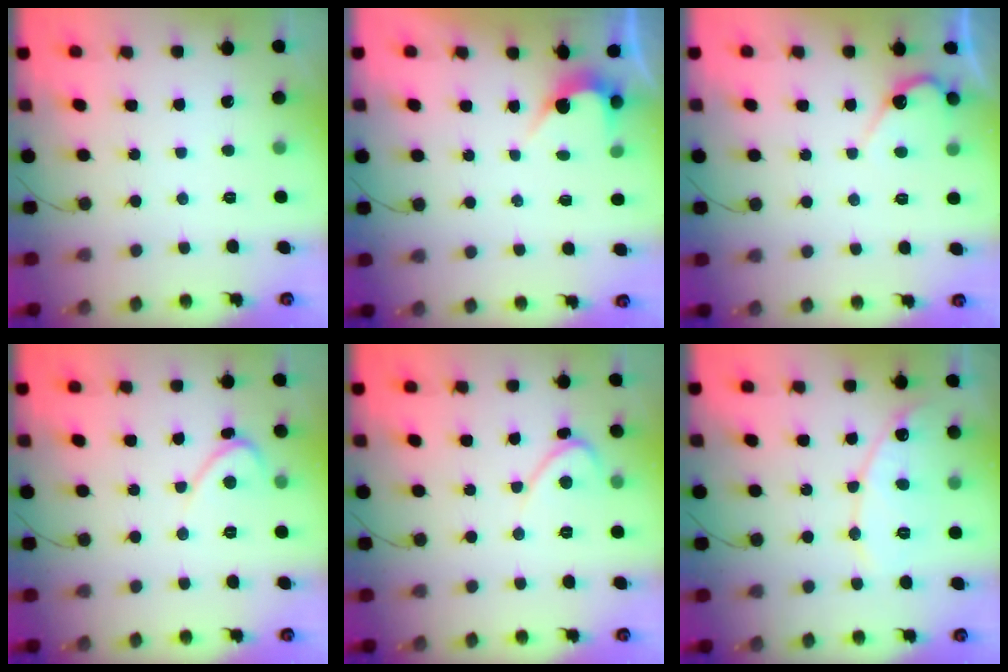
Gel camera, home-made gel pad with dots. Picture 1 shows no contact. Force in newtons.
{"total": 2.5, "press": 2.5, "slide": 0.2}
{"total": 5.9, "press": 5.9, "slide": 0.4}
{"total": 3.9, "press": 3.9, "slide": 0.2}
{"total": 3.9, "press": 3.9, "slide": 0.2}
{"total": 10.1, "press": 10.1, "slide": 0.9}